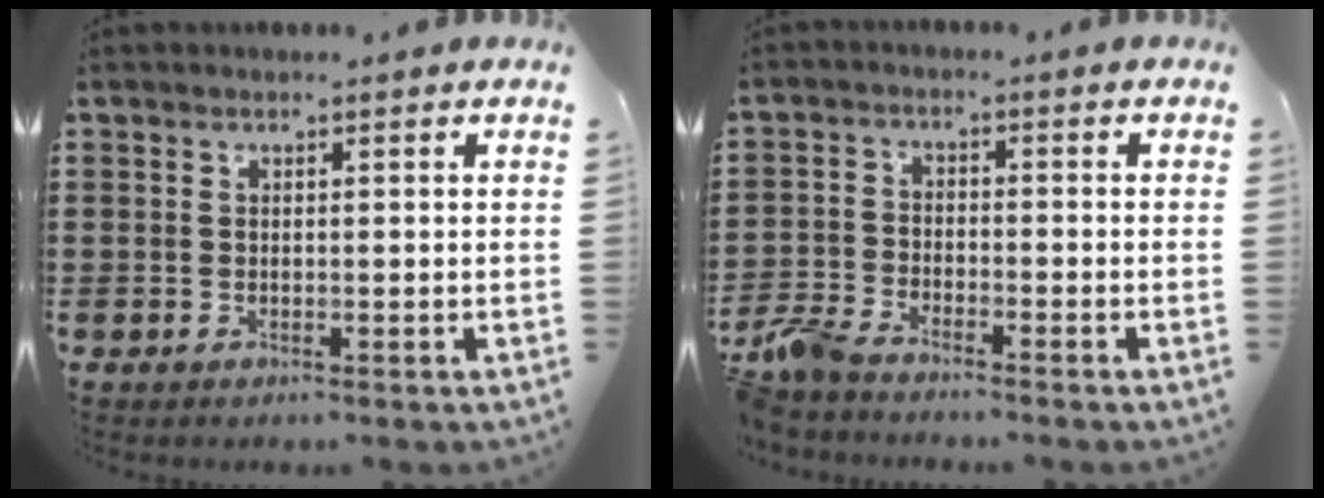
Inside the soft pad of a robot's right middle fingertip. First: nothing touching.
{"total": 4.4, "force": [-4.1, 0.9, 1.6], "torque": [-0.061, -0.009, -0.090]}